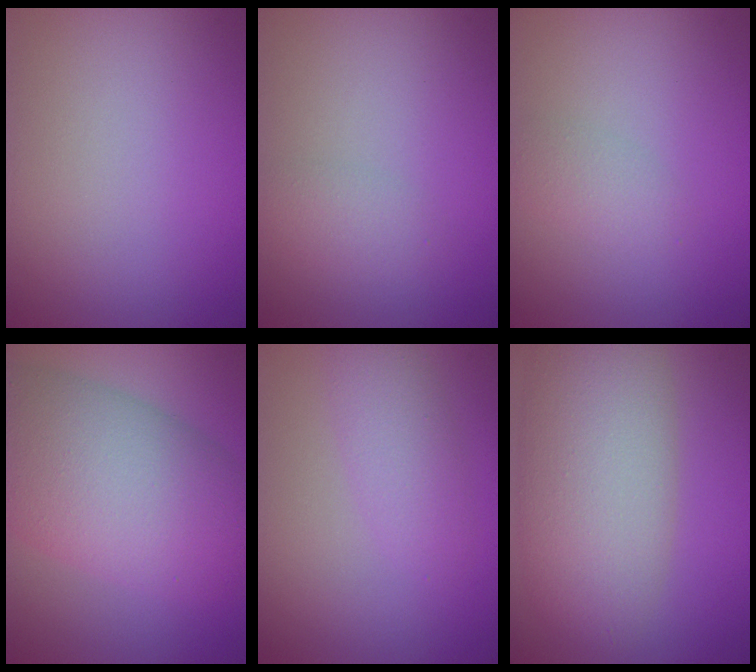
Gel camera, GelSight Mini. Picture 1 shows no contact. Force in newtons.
{"total": 1.4, "press": 1.4, "slide": 0.0}
{"total": 1.5, "press": 1.5, "slide": 0.1}
{"total": 10.4, "press": 10.3, "slide": 0.3}
{"total": 2.4, "press": 2.4, "slide": 0.1}
{"total": 8.4, "press": 8.4, "slide": 0.4}